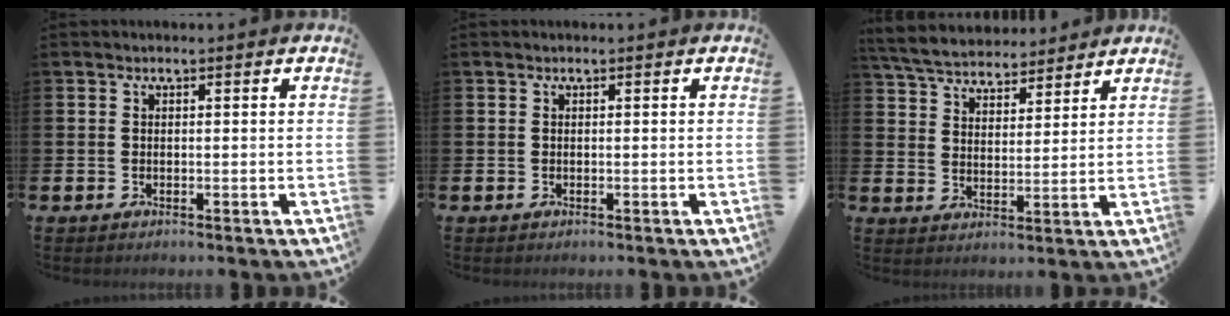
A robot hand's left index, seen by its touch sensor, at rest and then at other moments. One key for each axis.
{"total": 0.0}
{"total": 5.9, "fx": 5.7, "fy": 1.4, "fz": 0.7, "tx": -0.043, "ty": -0.029, "tz": 0.102}